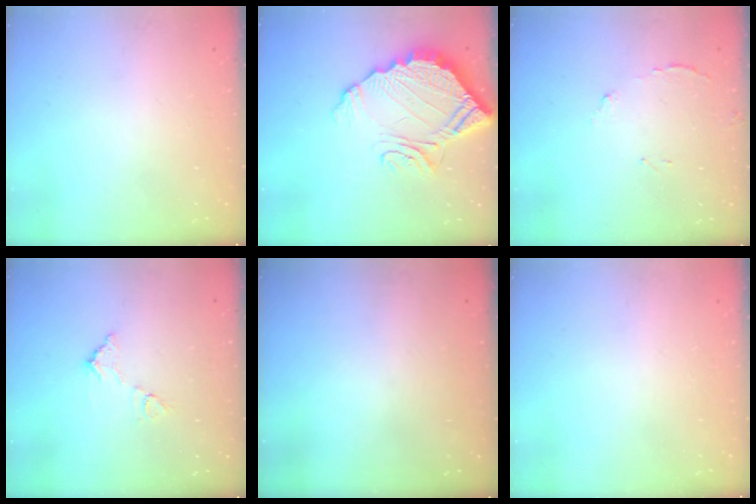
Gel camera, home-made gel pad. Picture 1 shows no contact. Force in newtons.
{"total": 15.0, "press": 15.0, "slide": 1.4}
{"total": 8.5, "press": 8.5, "slide": 0.5}
{"total": 7.0, "press": 7.0, "slide": 0.3}
{"total": 2.9, "press": 2.9, "slide": 0.3}
{"total": 0.0}